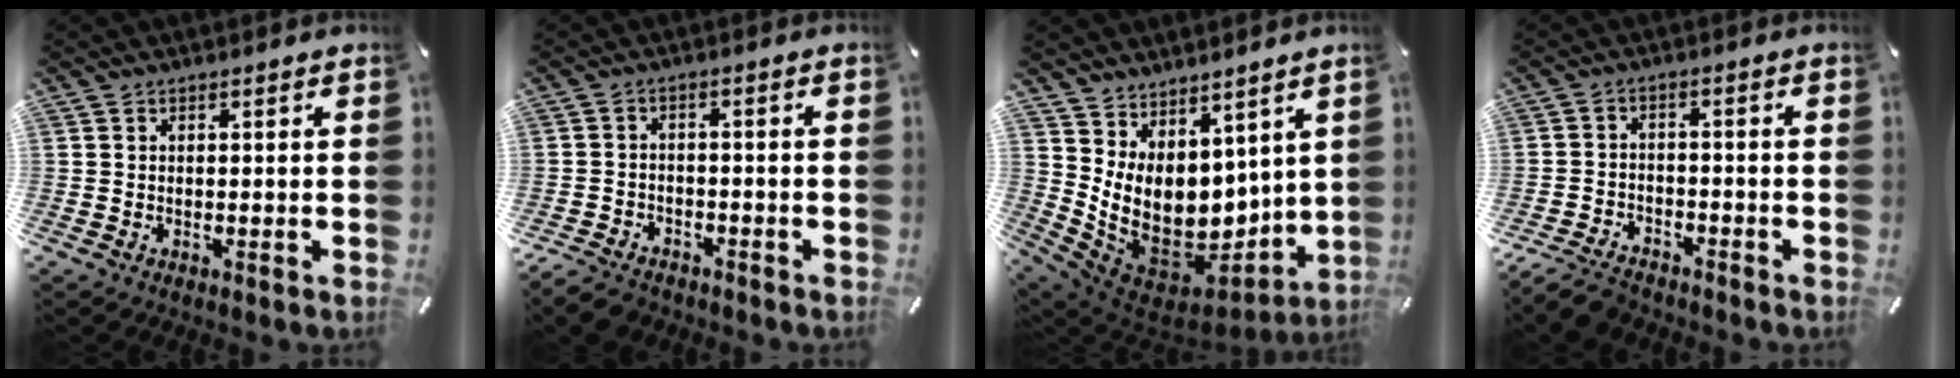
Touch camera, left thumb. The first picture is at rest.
{"total": 4.7, "force": [-4.0, 2.2, 1.2], "torque": [-0.027, 0.019, -0.079]}
{"total": 14.4, "force": [2.6, 10.5, 9.5], "torque": [-0.174, -0.064, 0.067]}
{"total": 5.5, "force": [-4.9, 2.1, 1.6], "torque": [-0.031, 0.023, -0.093]}